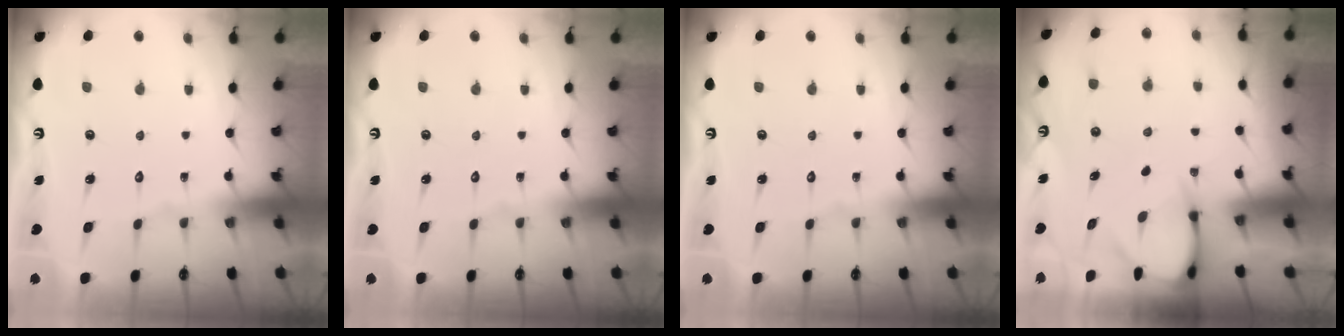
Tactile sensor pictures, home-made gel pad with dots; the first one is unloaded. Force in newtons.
{"total": 0.0}
{"total": 0.0}
{"total": 3.7, "press": 3.7, "slide": 0.4}